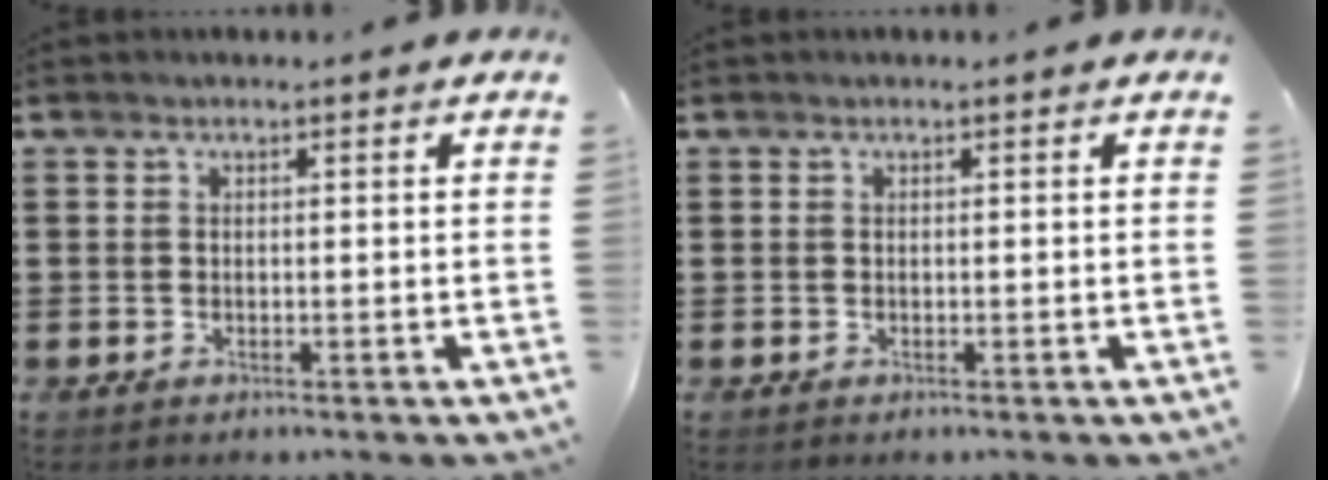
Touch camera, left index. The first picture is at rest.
{"total": 0.0}